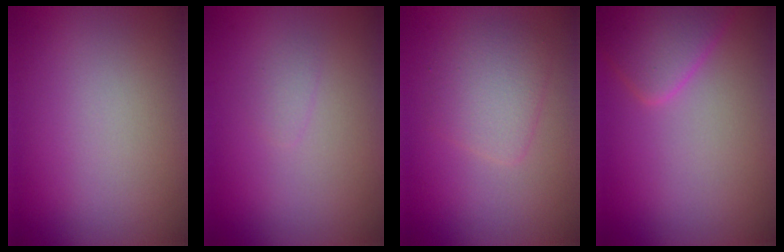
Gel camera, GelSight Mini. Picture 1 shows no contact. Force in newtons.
{"total": 0.7, "press": 0.7, "slide": 0.0}
{"total": 2.8, "press": 2.8, "slide": 0.1}
{"total": 3.4, "press": 3.4, "slide": 0.1}